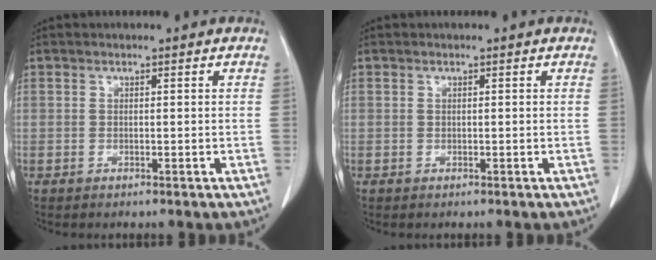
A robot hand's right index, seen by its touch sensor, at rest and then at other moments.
{"total": 0.0}